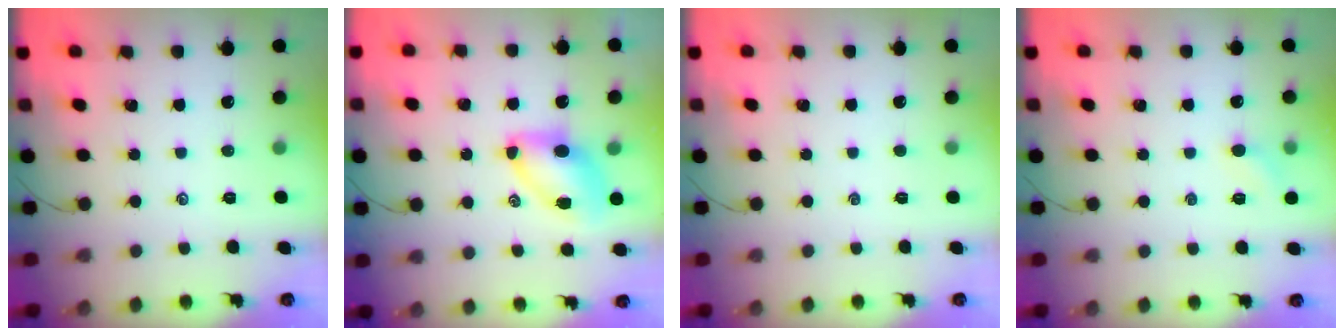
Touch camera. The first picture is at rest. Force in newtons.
{"total": 8.4, "press": 8.3, "slide": 1.2}
{"total": 0.0}
{"total": 5.2, "press": 5.0, "slide": 1.5}